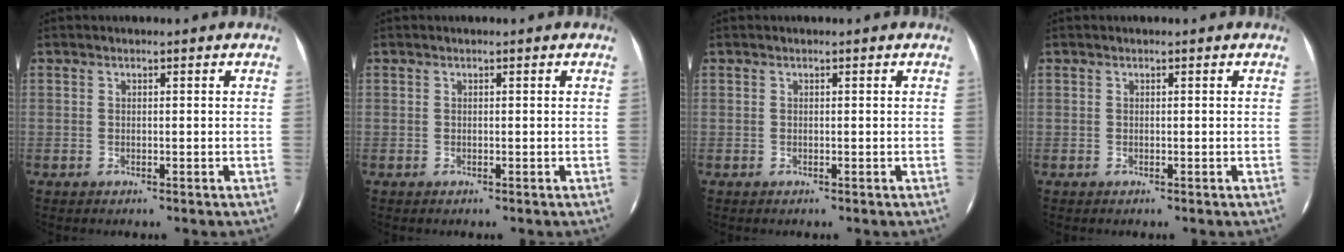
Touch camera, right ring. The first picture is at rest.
{"total": 0.0}
{"total": 0.0}
{"total": 0.0}